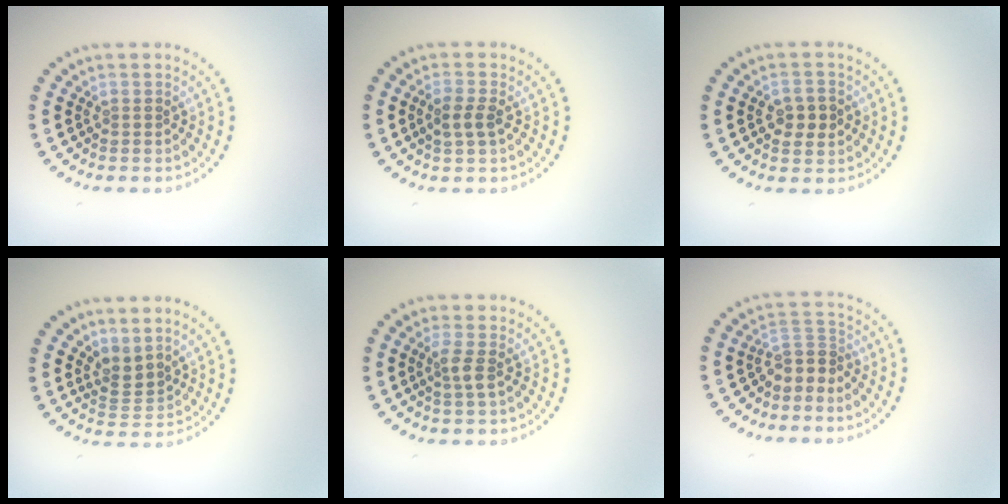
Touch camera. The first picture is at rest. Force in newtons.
{"total": 1.8, "press": 1.8, "slide": 0.3}
{"total": 2.7, "press": 2.7, "slide": 0.1}
{"total": 2.1, "press": 1.5, "slide": 1.6}
{"total": 1.6, "press": 1.5, "slide": 0.7}
{"total": 2.4, "press": 1.7, "slide": 1.7}